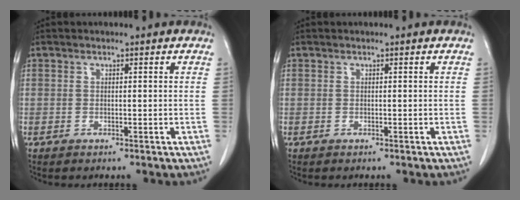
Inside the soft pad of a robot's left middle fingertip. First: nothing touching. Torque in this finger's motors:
{"motor_torque": [0.49, -0.51, -0.05, 0.01]}